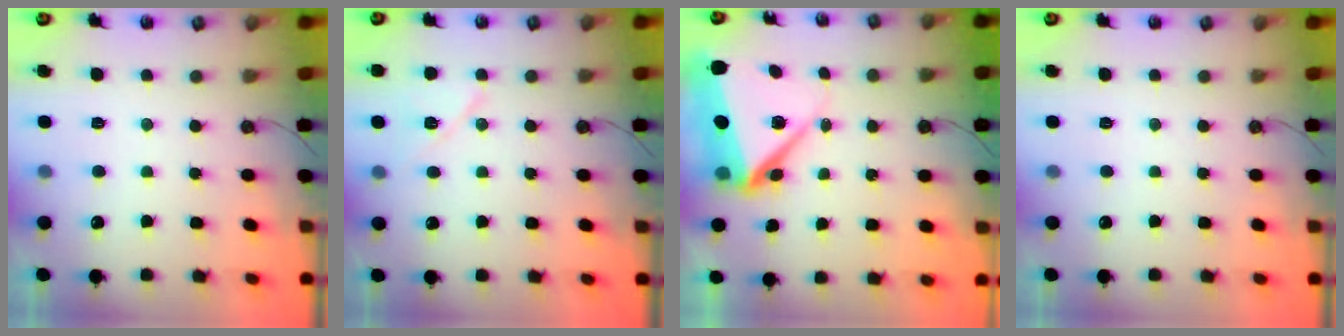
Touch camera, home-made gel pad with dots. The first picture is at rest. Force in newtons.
{"total": 8.1, "press": 8.1, "slide": 1.1}
{"total": 11.0, "press": 10.9, "slide": 1.5}
{"total": 0.0}